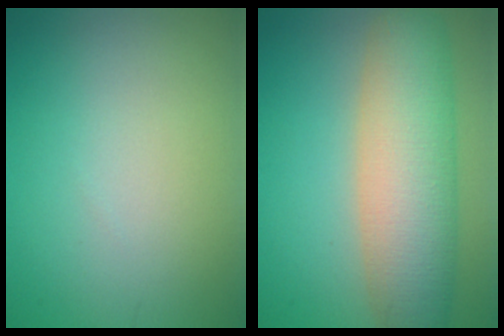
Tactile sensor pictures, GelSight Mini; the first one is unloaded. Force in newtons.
{"total": 9.0, "press": 9.0, "slide": 0.7}